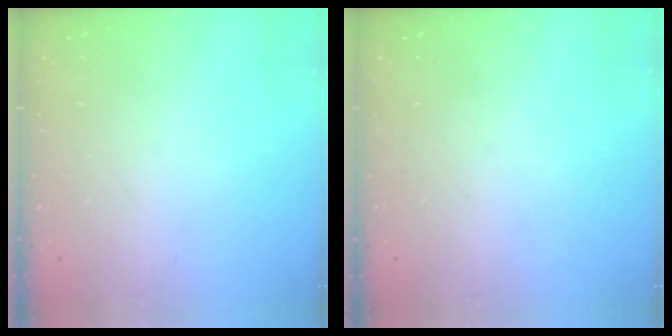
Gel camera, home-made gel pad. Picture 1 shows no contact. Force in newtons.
{"total": 0.0}